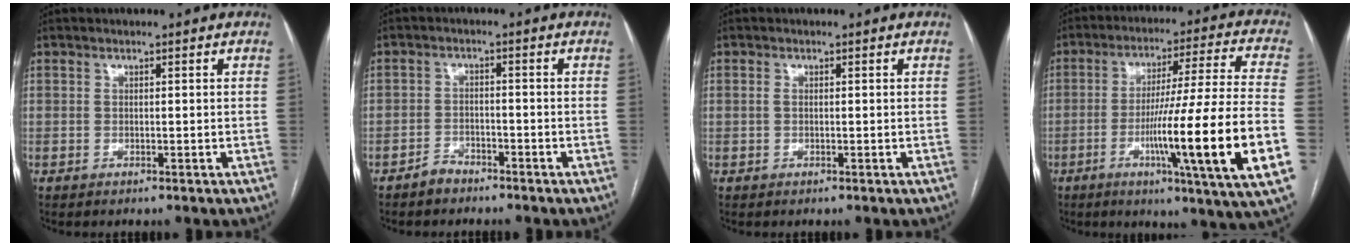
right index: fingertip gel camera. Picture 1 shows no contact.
{"total": 2.7, "force": [-2.3, 1.5, 0.3], "torque": [-0.011, 0.006, -0.040]}
{"total": 0.7, "force": [0.0, 0.5, 0.5], "torque": [-0.013, 0.002, -0.001]}
{"total": 21.9, "force": [-6.2, -1.2, 20.9], "torque": [-0.306, -0.011, -0.101]}